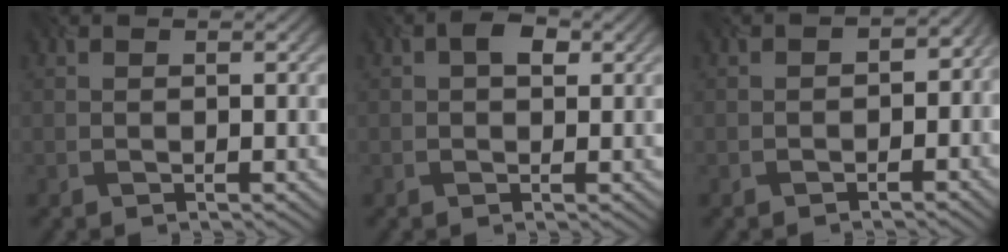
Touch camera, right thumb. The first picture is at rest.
{"total": 1.3, "force": [0.4, 0.9, 0.9], "torque": [-0.016, 0.007, 0.006]}
{"total": 2.7, "force": [-1.7, 1.5, 1.5], "torque": [-0.019, -0.003, -0.021]}